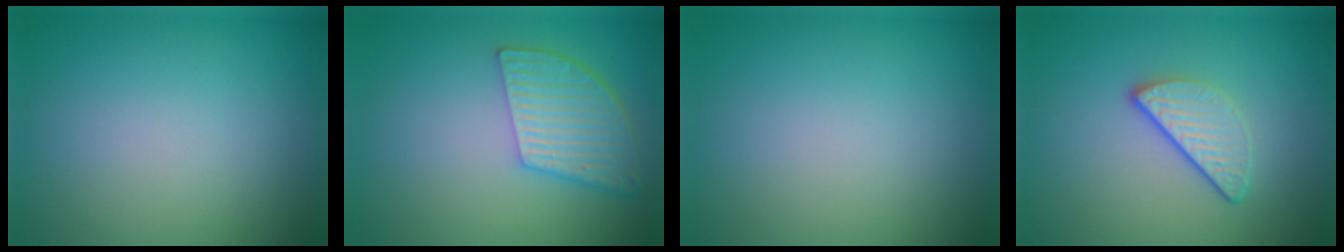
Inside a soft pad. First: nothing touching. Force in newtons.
{"total": 5.2, "press": 3.9, "slide": 3.4}
{"total": 0.0}
{"total": 3.0, "press": 2.3, "slide": 1.9}